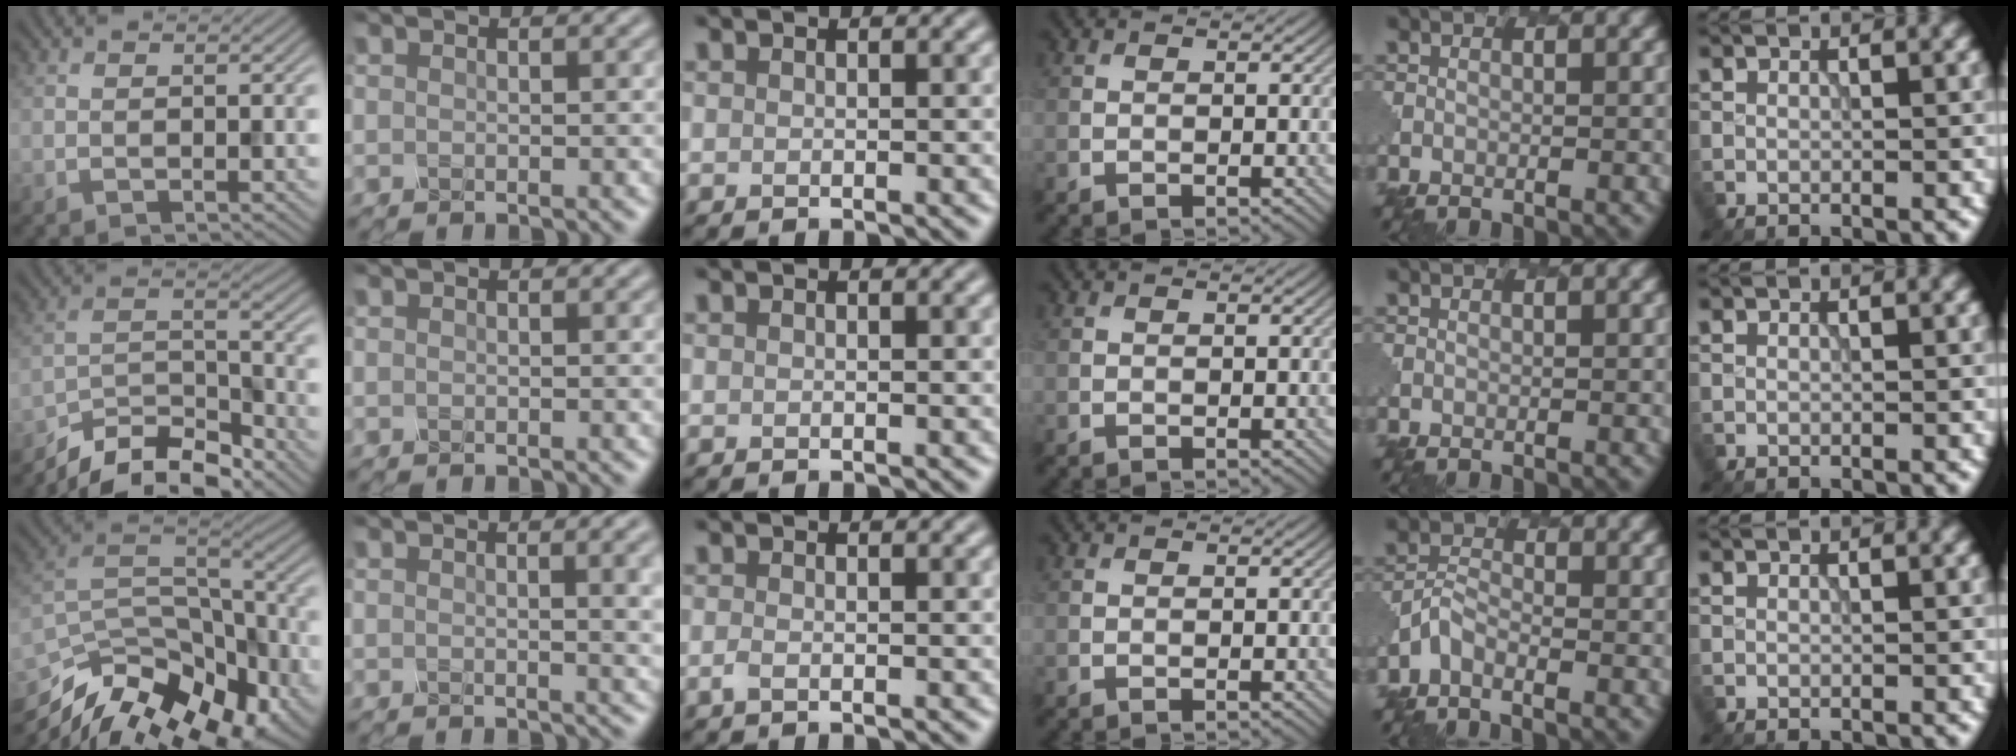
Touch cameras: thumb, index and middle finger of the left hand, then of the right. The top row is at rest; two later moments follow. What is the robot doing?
{"motion": "twist", "object": "rubiks cube"}